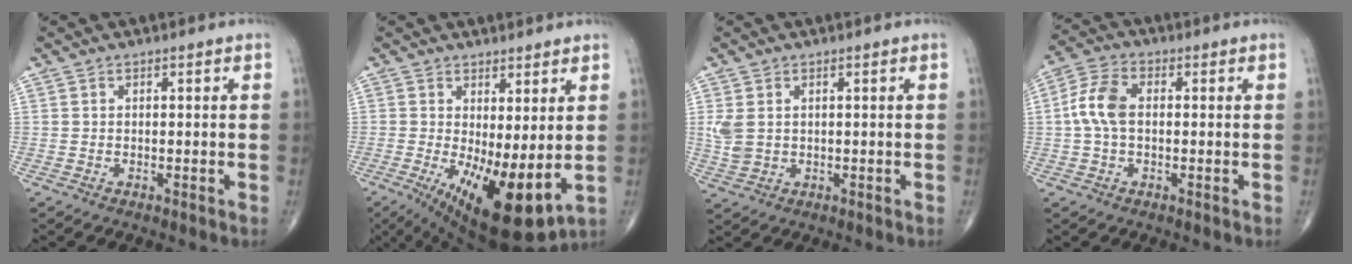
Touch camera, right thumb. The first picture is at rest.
{"total": 13.6, "force": [-1.4, 4.8, 12.7], "torque": [-0.203, -0.029, -0.003]}
{"total": 3.8, "force": [0.8, 2.7, 2.6], "torque": [-0.063, 0.003, 0.023]}
{"total": 7.1, "force": [0.2, 4.2, 5.7], "torque": [-0.127, 0.021, -0.004]}